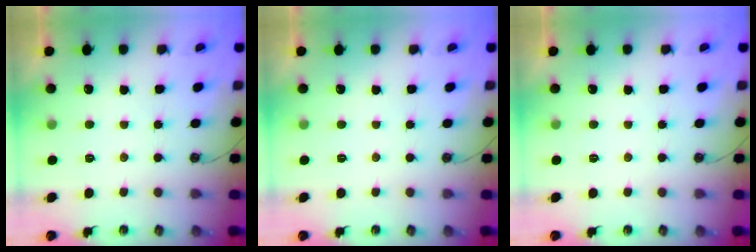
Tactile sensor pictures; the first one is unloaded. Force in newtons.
{"total": 0.0}
{"total": 0.0}